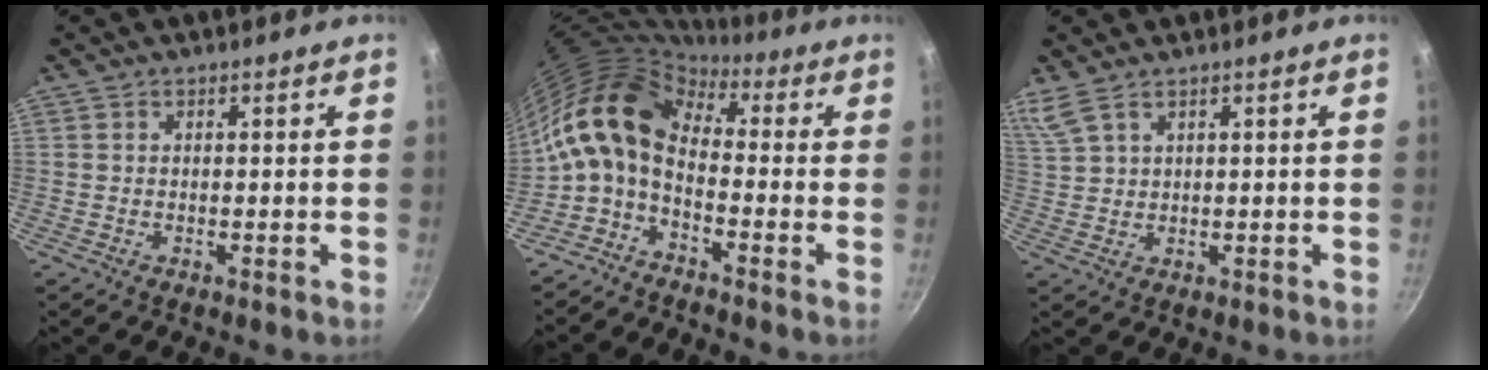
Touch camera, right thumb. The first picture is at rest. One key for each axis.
{"total": 12.1, "fx": 0.1, "fy": 7.2, "fz": 9.8, "tx": -0.177, "ty": 0.025, "tz": -0.019}
{"total": 4.6, "fx": 3.6, "fy": 1.6, "fz": 2.4, "tx": -0.054, "ty": -0.005, "tz": 0.082}